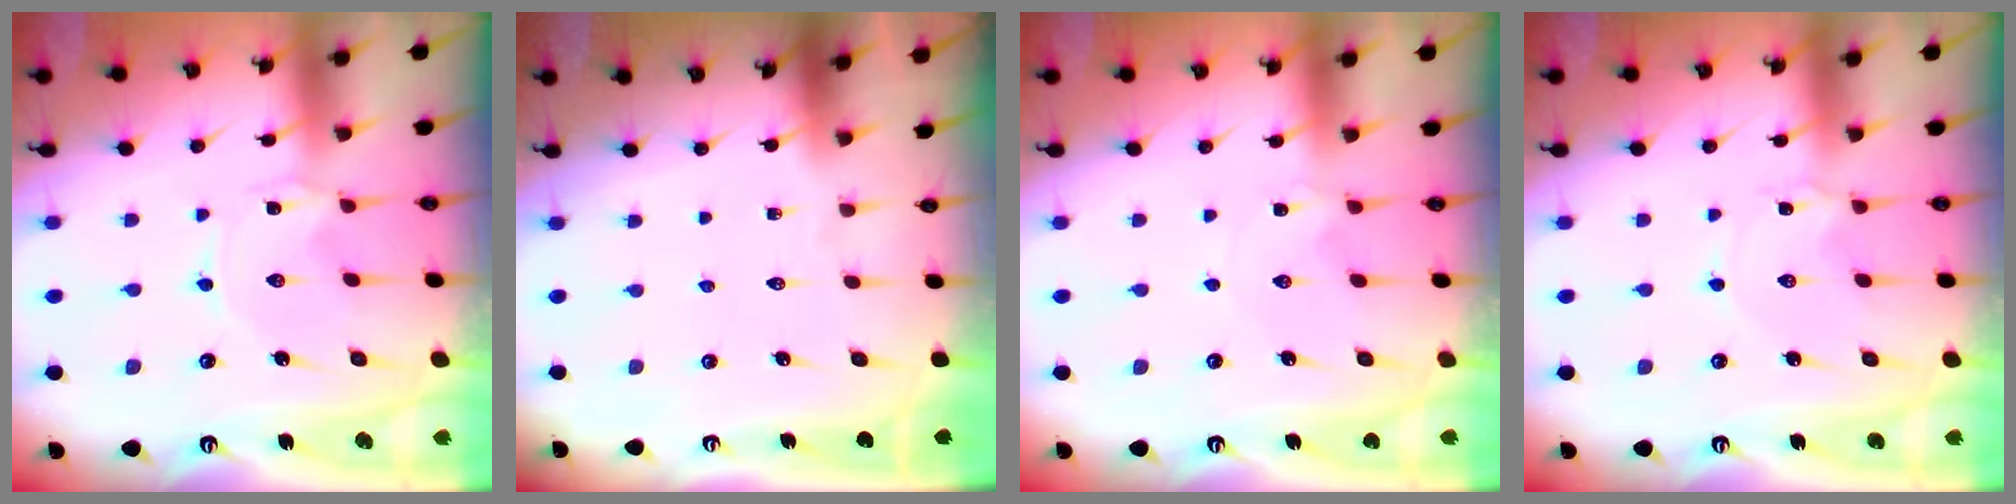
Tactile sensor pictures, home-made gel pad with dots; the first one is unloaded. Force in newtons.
{"total": 0.0}
{"total": 0.6, "press": 0.6, "slide": 0.3}
{"total": 2.8, "press": 2.8, "slide": 0.3}